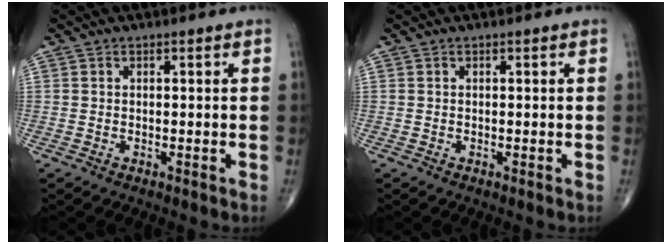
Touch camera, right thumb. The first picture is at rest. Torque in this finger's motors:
{"motor_torque": [-0.11, 0.10, 0.07, -0.01, 0.02]}